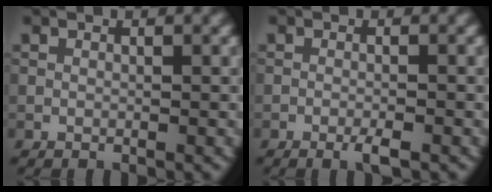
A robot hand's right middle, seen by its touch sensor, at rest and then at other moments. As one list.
[{"total": 1.6, "force": [-1.0, 0.2, 1.2], "torque": [-0.019, -0.001, -0.019]}]